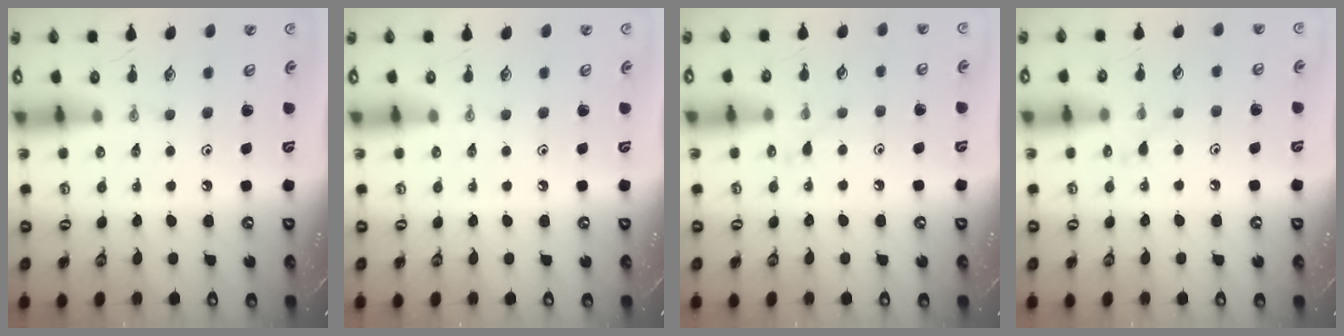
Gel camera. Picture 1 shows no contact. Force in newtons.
{"total": 0.0}
{"total": 5.9, "press": 5.8, "slide": 0.6}
{"total": 5.9, "press": 5.8, "slide": 0.6}